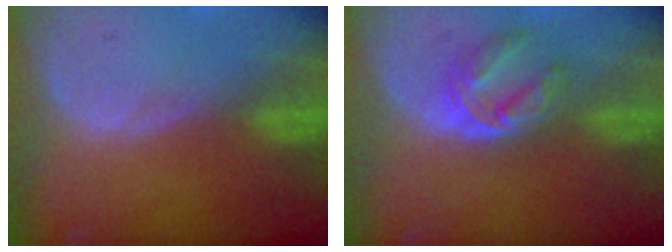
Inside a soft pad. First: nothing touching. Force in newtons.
{"total": 6.2, "press": 5.0, "slide": 3.6}